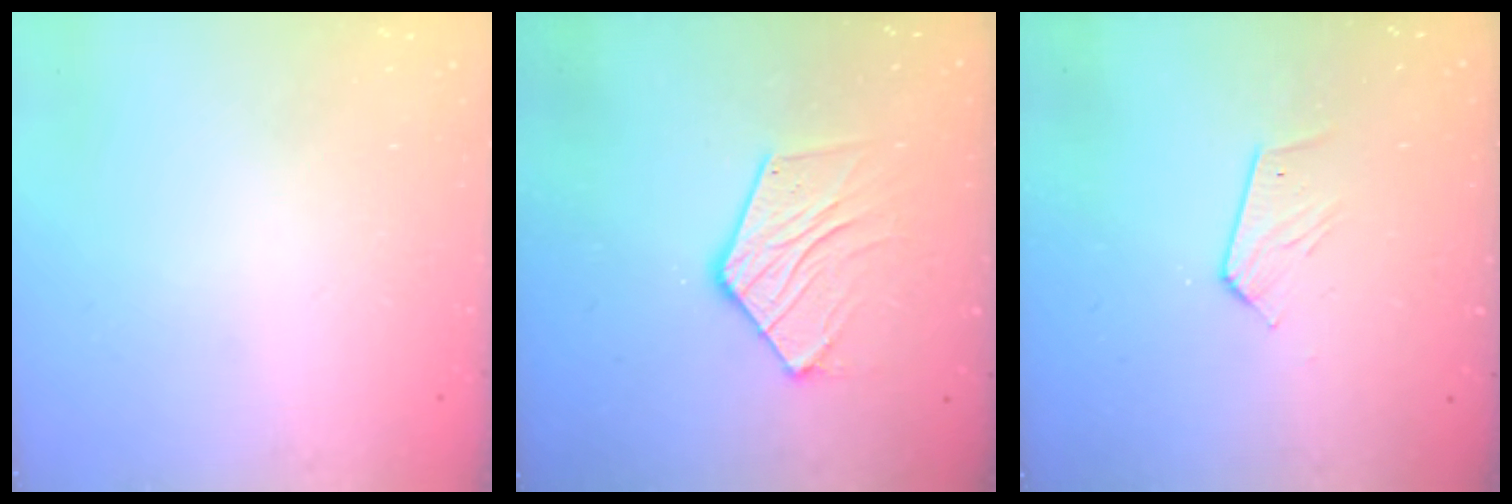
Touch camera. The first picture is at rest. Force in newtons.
{"total": 11.9, "press": 11.8, "slide": 0.9}
{"total": 5.4, "press": 5.4, "slide": 0.5}